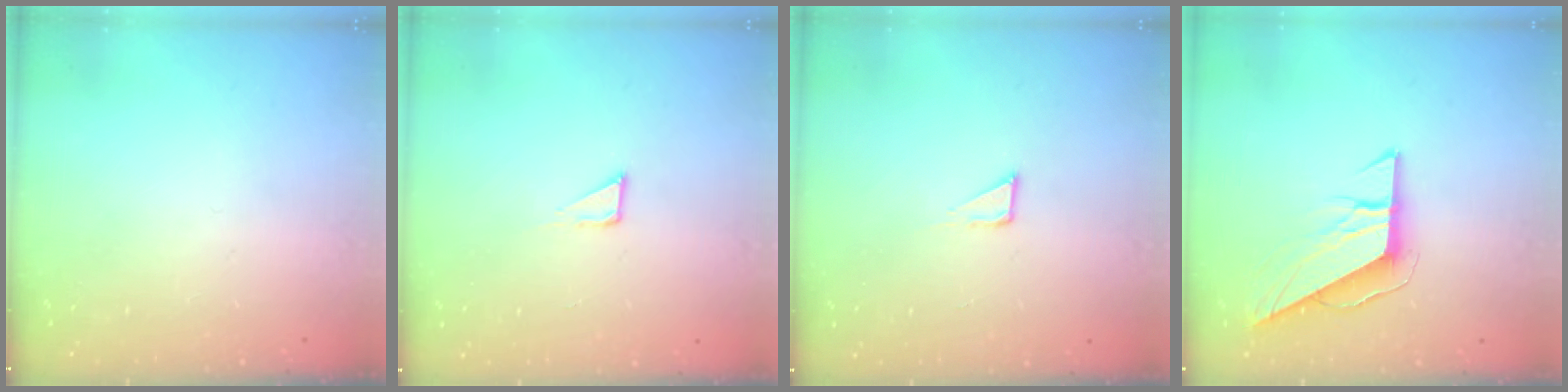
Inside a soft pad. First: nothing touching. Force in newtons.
{"total": 2.3, "press": 2.3, "slide": 0.1}
{"total": 2.3, "press": 2.3, "slide": 0.1}
{"total": 8.3, "press": 8.3, "slide": 0.2}